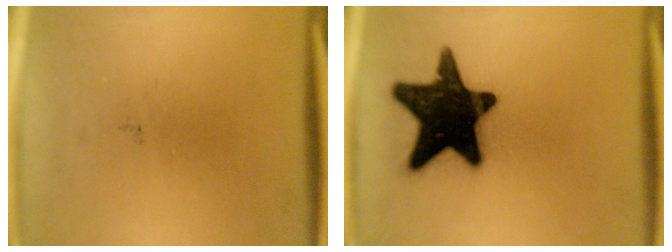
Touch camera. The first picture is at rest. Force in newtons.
{"total": 19.4}